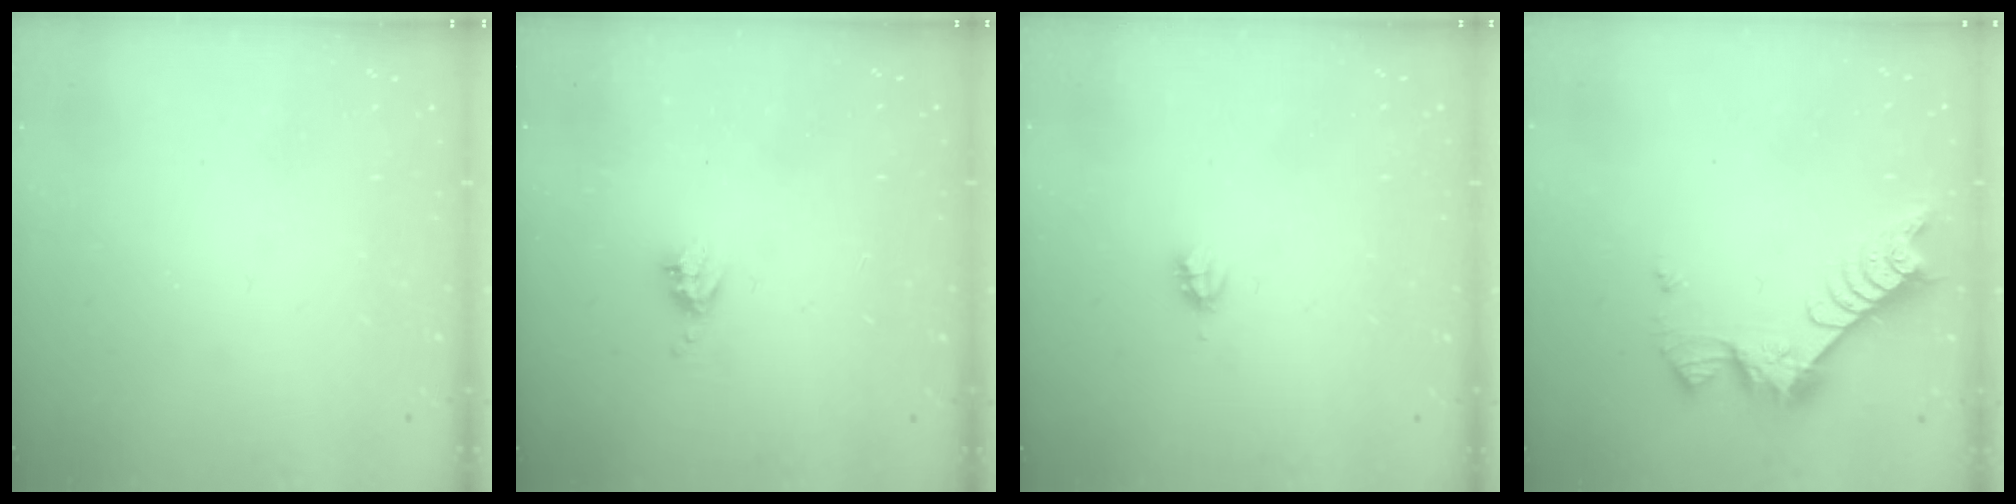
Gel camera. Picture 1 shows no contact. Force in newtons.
{"total": 4.8, "press": 4.8, "slide": 0.4}
{"total": 2.2, "press": 2.2, "slide": 0.3}
{"total": 7.6, "press": 7.5, "slide": 0.7}